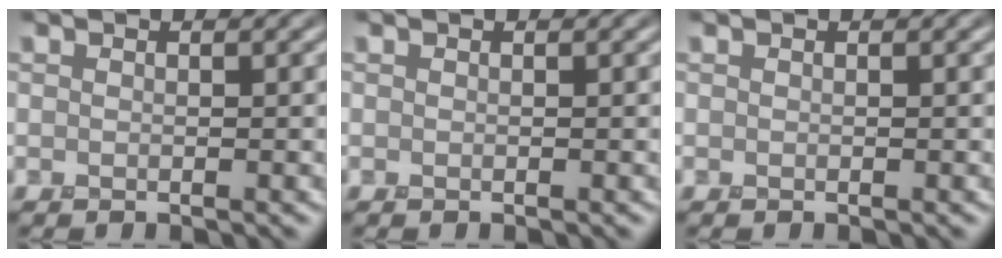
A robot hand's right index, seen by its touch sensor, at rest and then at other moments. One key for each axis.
{"total": 0.0}
{"total": 0.0}